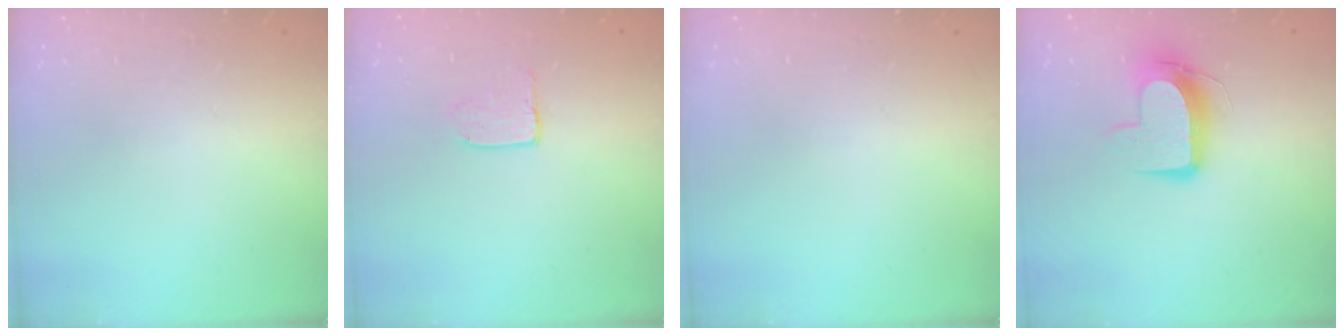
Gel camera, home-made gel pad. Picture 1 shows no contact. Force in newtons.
{"total": 3.9, "press": 3.9, "slide": 0.1}
{"total": 0.0}
{"total": 10.5, "press": 10.4, "slide": 0.8}